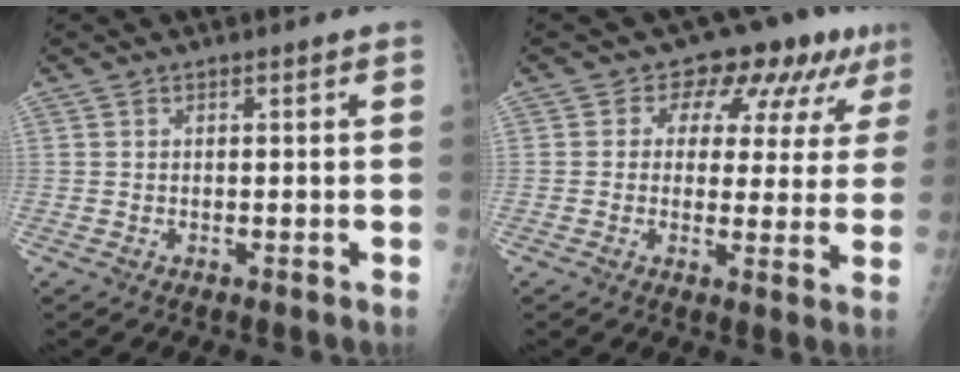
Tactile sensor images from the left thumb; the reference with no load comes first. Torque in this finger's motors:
{"motor_torque": [0.02, 0.29, -0.12, -0.13, 0.01]}